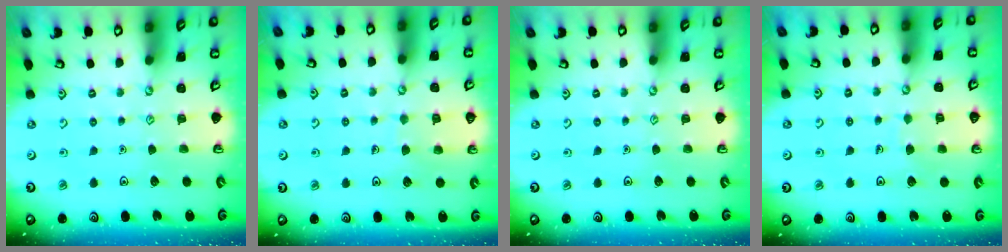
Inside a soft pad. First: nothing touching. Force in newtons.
{"total": 6.0, "press": 5.9, "slide": 0.5}
{"total": 0.0}
{"total": 3.7, "press": 3.7, "slide": 0.4}